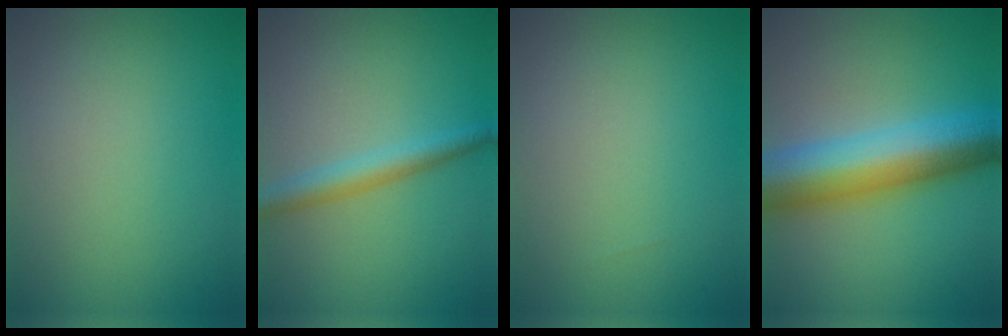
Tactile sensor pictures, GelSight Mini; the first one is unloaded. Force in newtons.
{"total": 2.9, "press": 2.9, "slide": 0.1}
{"total": 0.0}
{"total": 11.0, "press": 11.0, "slide": 0.3}